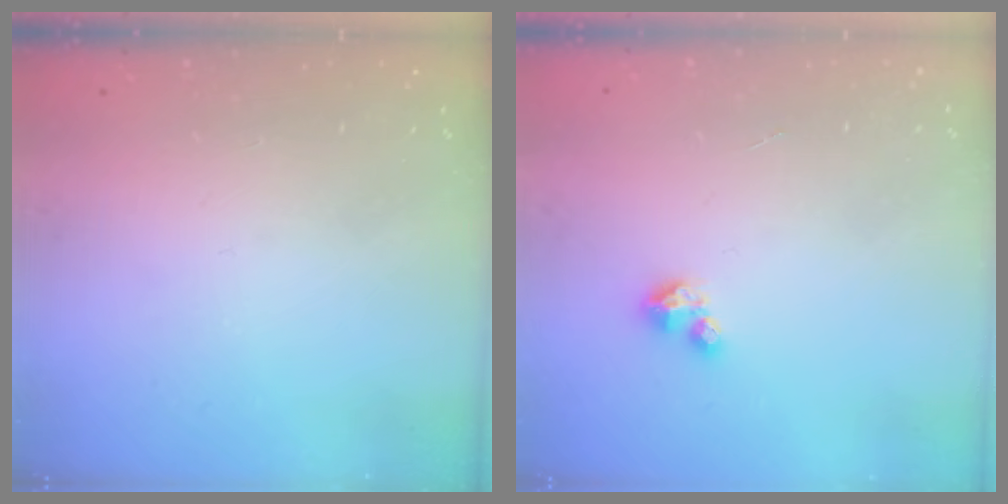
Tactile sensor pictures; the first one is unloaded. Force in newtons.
{"total": 2.7, "press": 2.7, "slide": 0.3}